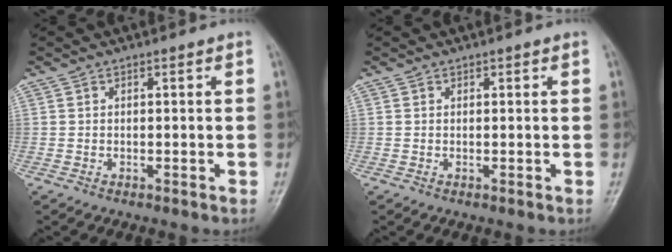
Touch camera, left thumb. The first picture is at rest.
{"total": 0.0}